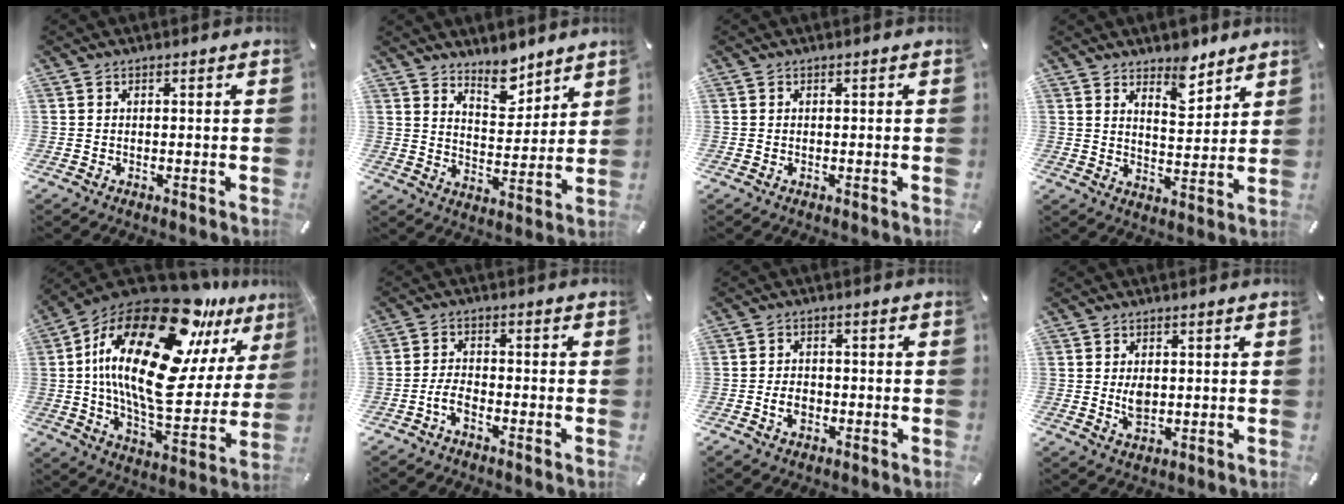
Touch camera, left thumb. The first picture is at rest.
{"total": 8.9, "force": [7.7, 4.0, 2.1], "torque": [-0.014, -0.062, 0.139]}
{"total": 0.0}
{"total": 7.1, "force": [6.3, 3.0, 1.5], "torque": [-0.002, -0.053, 0.112]}
{"total": 29.0, "force": [13.1, 12.9, 22.4], "torque": [-0.418, -0.090, 0.216]}
{"total": 3.9, "force": [-2.4, 1.7, 2.6], "torque": [-0.056, 0.008, -0.046]}
{"total": 4.1, "force": [-1.4, 2.9, 2.6], "torque": [-0.059, 0.003, -0.029]}
{"total": 3.8, "force": [0.3, 2.6, 2.8], "torque": [-0.048, -0.005, 0.001]}